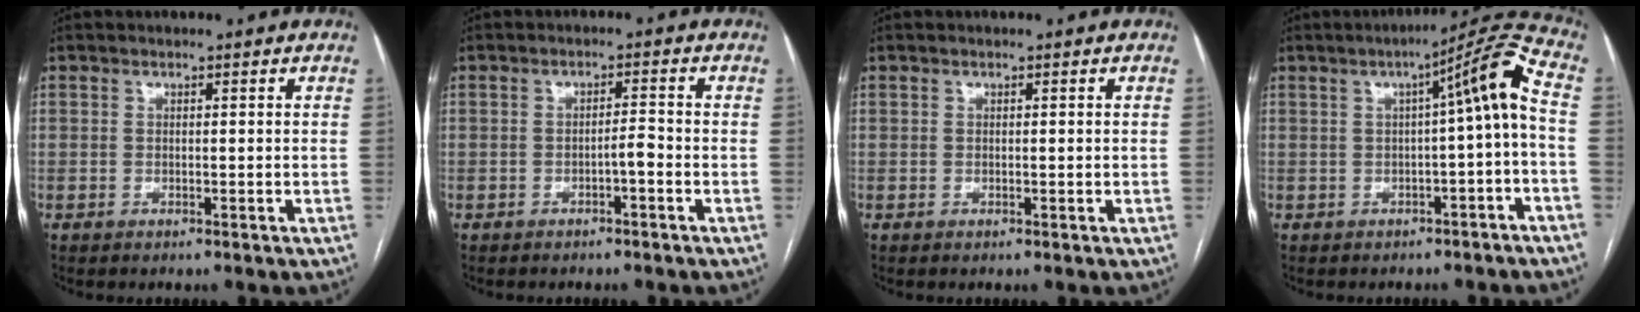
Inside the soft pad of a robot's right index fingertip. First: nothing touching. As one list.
[{"total": 1.9, "force": [-1.0, 0.2, 1.7], "torque": [-0.025, 0.002, -0.017]}, {"total": 0.6, "force": [0.1, 0.2, 0.6], "torque": [-0.012, -0.002, 0.004]}, {"total": 8.4, "force": [-0.6, 0.2, 8.4], "torque": [-0.113, 0.028, -0.011]}]